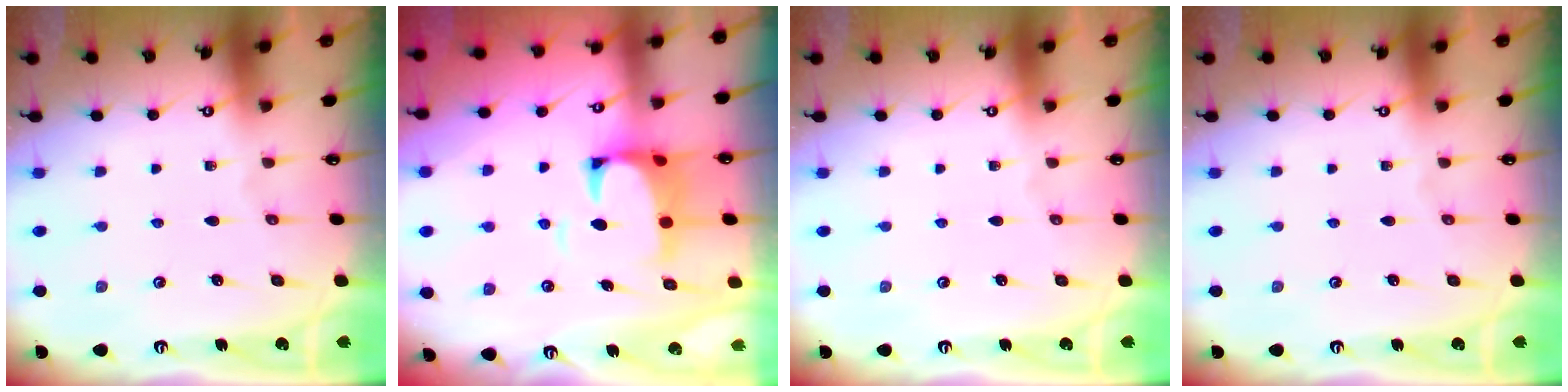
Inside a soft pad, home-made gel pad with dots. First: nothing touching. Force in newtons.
{"total": 3.1, "press": 2.8, "slide": 1.3}
{"total": 0.0}
{"total": 0.0}